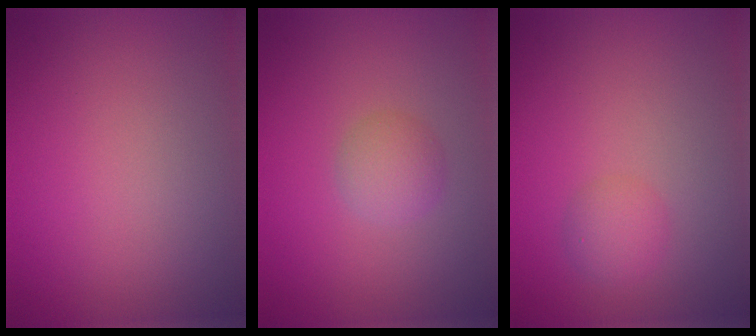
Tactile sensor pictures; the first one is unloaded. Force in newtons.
{"total": 2.0, "press": 2.0, "slide": 0.0}
{"total": 1.7, "press": 1.7, "slide": 0.0}